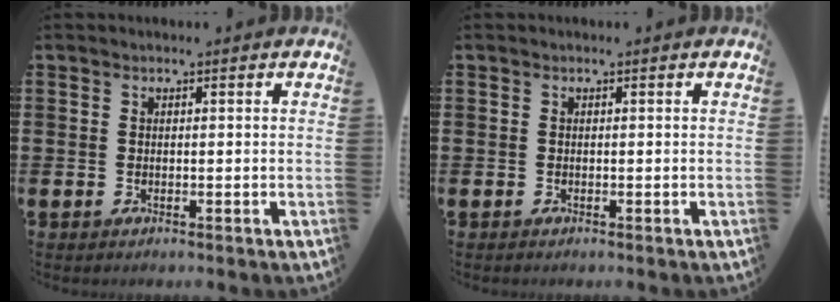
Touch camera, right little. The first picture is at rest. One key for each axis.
{"total": 0.0}